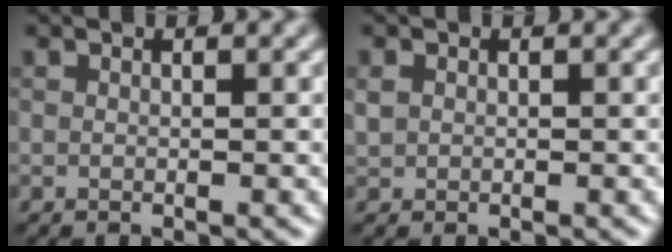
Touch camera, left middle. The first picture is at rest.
{"total": 0.9, "force": [0.1, 0.8, 0.3], "torque": [-0.005, 0.000, 0.002]}